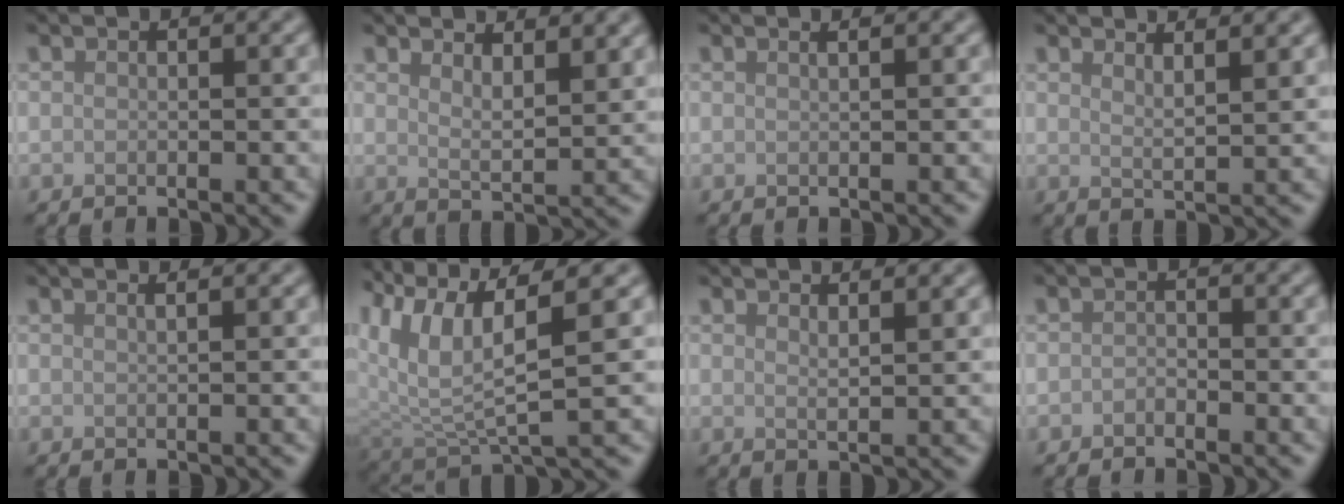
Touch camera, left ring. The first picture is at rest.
{"total": 3.6, "force": [2.5, 1.1, 2.3], "torque": [-0.033, -0.005, 0.046]}
{"total": 1.2, "force": [0.8, 0.5, 0.8], "torque": [0.000, -0.002, 0.000]}
{"total": 2.7, "force": [2.0, 0.7, 1.6], "torque": [-0.011, 0.000, 0.028]}
{"total": 1.0, "force": [0.6, 0.4, 0.7], "torque": [-0.001, 0.001, 0.001]}
{"total": 7.4, "force": [3.1, 2.2, 6.4], "torque": [-0.138, -0.001, 0.062]}
{"total": 1.7, "force": [1.2, 0.4, 1.0], "torque": [-0.008, 0.000, 0.017]}
{"total": 0.8, "force": [-0.6, 0.4, 0.3], "torque": [-0.006, -0.001, -0.011]}